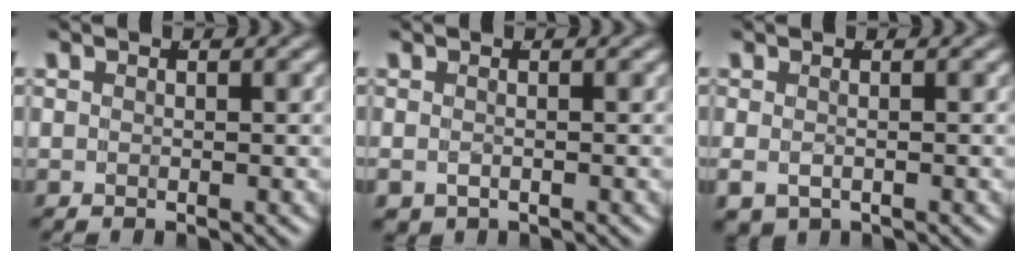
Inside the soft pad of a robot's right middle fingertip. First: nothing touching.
{"total": 1.0, "force": [-0.8, 0.4, 0.5], "torque": [-0.032, -0.009, -0.007]}
{"total": 1.3, "force": [-0.8, 0.5, 0.8], "torque": [-0.038, -0.012, -0.006]}